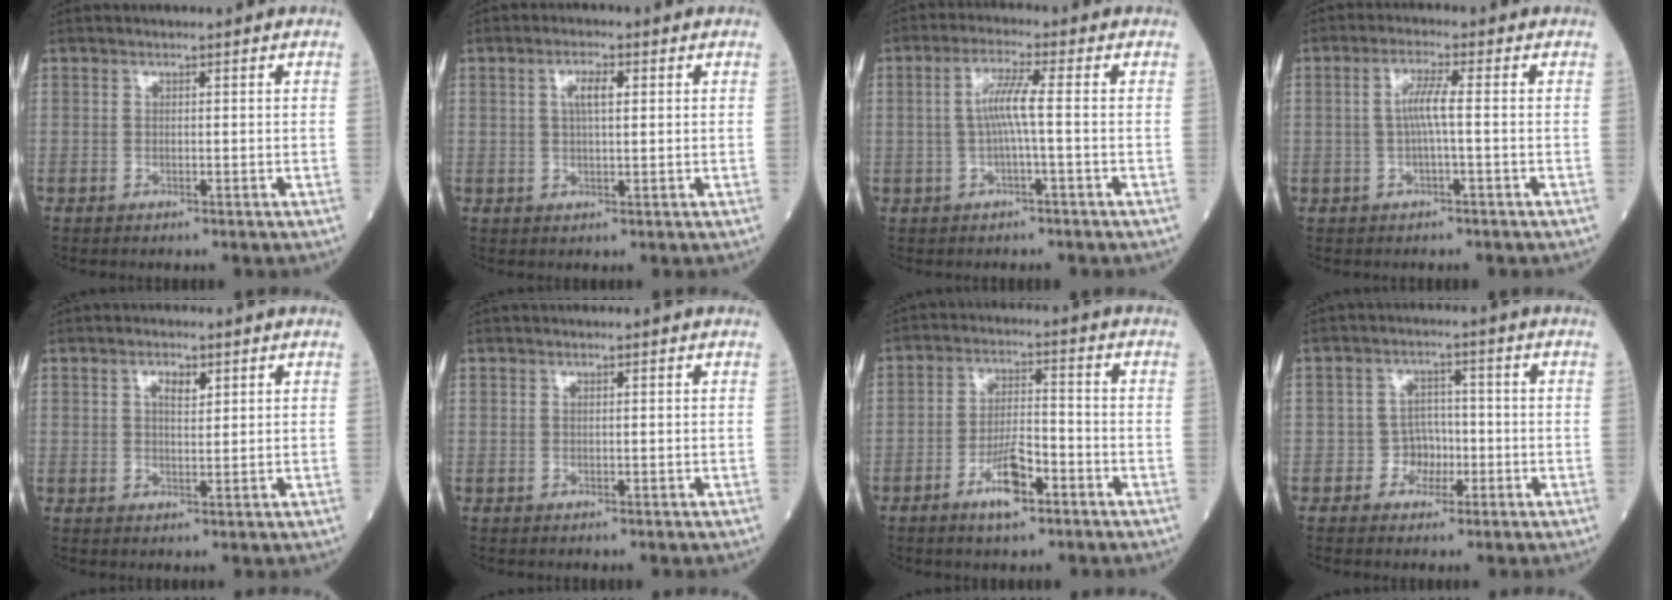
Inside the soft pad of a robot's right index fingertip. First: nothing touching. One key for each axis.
{"total": 3.5, "fx": 1.1, "fy": 0.9, "fz": 3.2, "tx": -0.061, "ty": 0.004, "tz": 0.018}
{"total": 4.7, "fx": -0.2, "fy": -0.2, "fz": 4.7, "tx": -0.094, "ty": 0.012, "tz": -0.004}
{"total": 3.6, "fx": -0.2, "fy": 0.0, "fz": 3.6, "tx": -0.072, "ty": 0.008, "tz": -0.002}
{"total": 2.7, "fx": 1.3, "fy": 1.0, "fz": 2.1, "tx": -0.037, "ty": -0.001, "tz": 0.021}
{"total": 0.0}
{"total": 7.0, "fx": -3.8, "fy": 1.8, "fz": 5.6, "tx": -0.107, "ty": 0.001, "tz": -0.068}
{"total": 3.6, "fx": -1.3, "fy": 3.1, "fz": 1.3, "tx": -0.011, "ty": 0.011, "tz": -0.022}